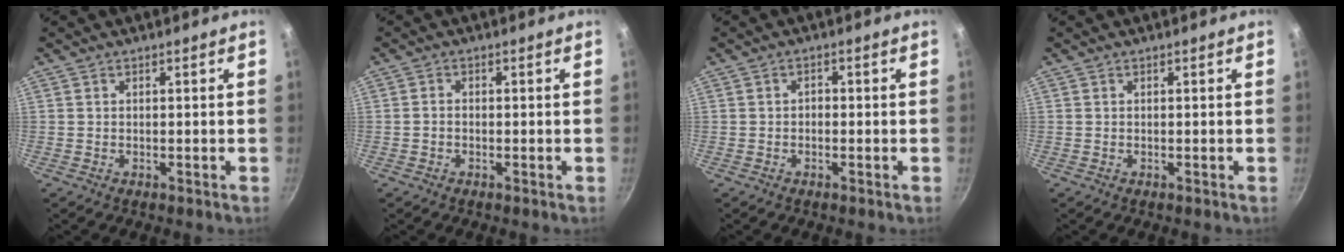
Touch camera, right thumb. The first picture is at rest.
{"total": 1.2, "force": [-0.5, 0.9, 0.6], "torque": [-0.009, 0.008, -0.010]}
{"total": 1.4, "force": [-0.5, 1.0, 0.8], "torque": [-0.011, 0.007, -0.009]}
{"total": 0.0}